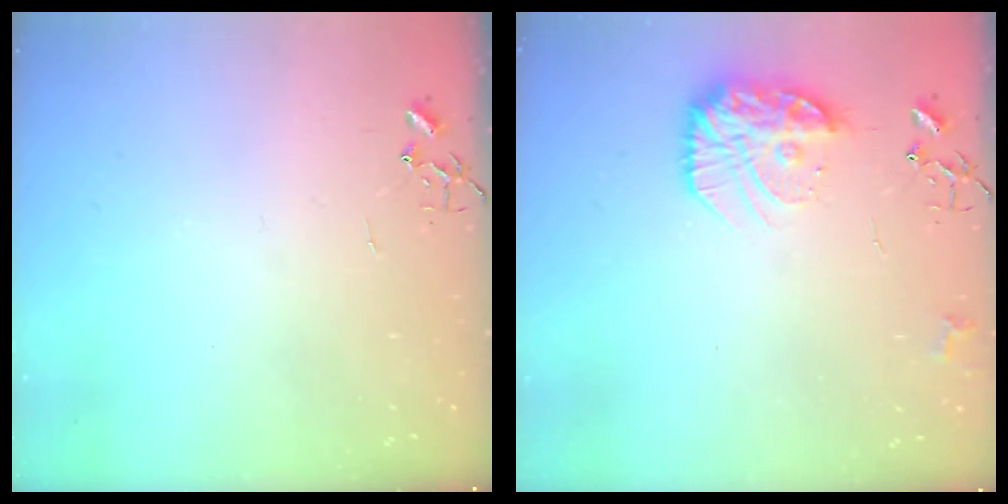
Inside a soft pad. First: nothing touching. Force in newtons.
{"total": 16.1, "press": 16.0, "slide": 1.4}